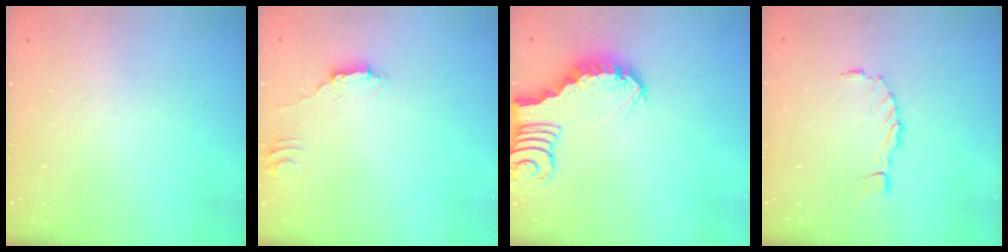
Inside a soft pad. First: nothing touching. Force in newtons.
{"total": 3.8, "press": 3.8, "slide": 0.2}
{"total": 2.8, "press": 2.8, "slide": 0.4}
{"total": 0.0}